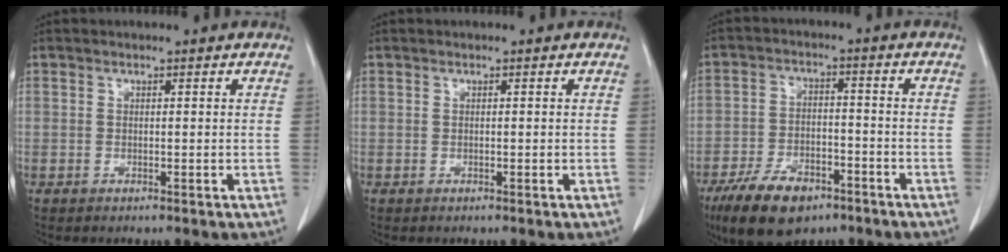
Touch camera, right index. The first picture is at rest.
{"total": 0.0}
{"total": 11.7, "force": [-7.7, 5.5, 6.9], "torque": [-0.130, -0.005, -0.131]}